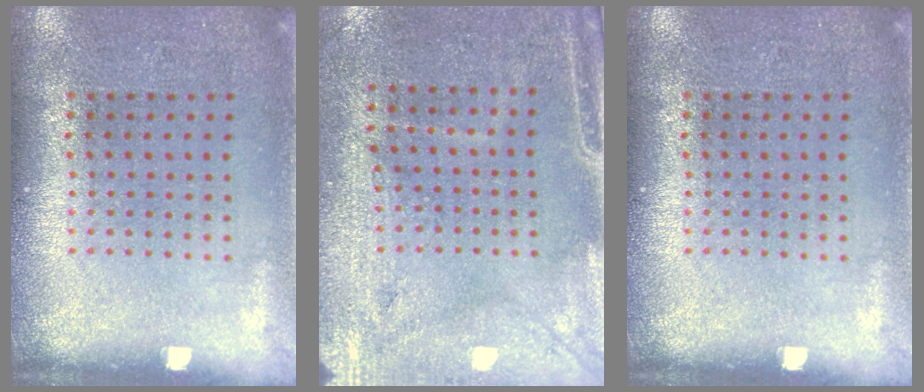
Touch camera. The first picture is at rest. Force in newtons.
{"total": 3.0, "press": 2.6, "slide": 1.5}
{"total": 0.0}